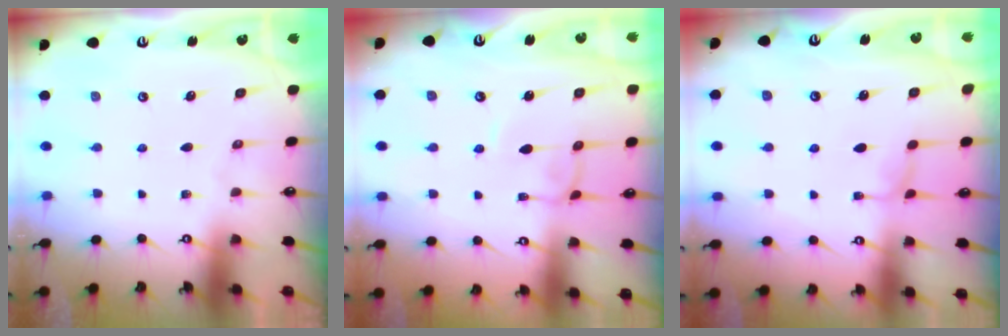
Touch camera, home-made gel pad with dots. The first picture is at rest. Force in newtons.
{"total": 2.6, "press": 2.6, "slide": 0.1}
{"total": 0.5, "press": 0.3, "slide": 0.4}